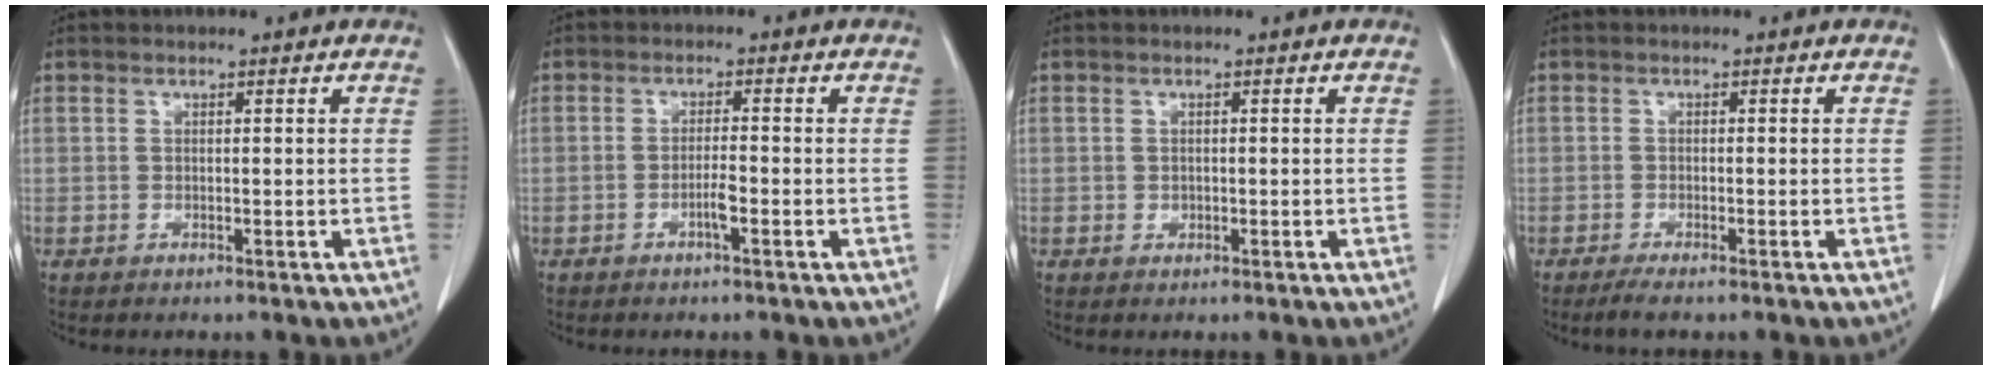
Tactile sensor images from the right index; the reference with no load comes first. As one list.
[{"total": 5.3, "force": [-2.2, 0.4, 4.8], "torque": [-0.095, 0.002, -0.041]}, {"total": 0.6, "force": [-0.2, 0.5, 0.3], "torque": [-0.006, 0.001, -0.002]}, {"total": 2.5, "force": [-1.9, 0.1, 1.6], "torque": [-0.031, -0.007, -0.033]}]